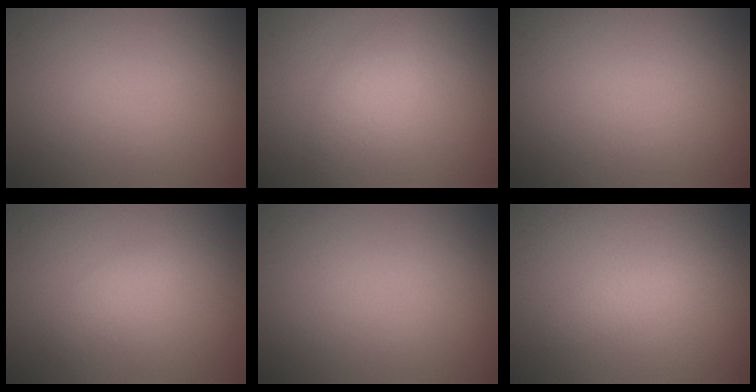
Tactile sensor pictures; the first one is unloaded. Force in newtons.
{"total": 2.4, "press": 2.4, "slide": 0.1}
{"total": 0.0}
{"total": 1.3, "press": 1.3, "slide": 0.1}
{"total": 0.0}
{"total": 1.2, "press": 1.2, "slide": 0.1}